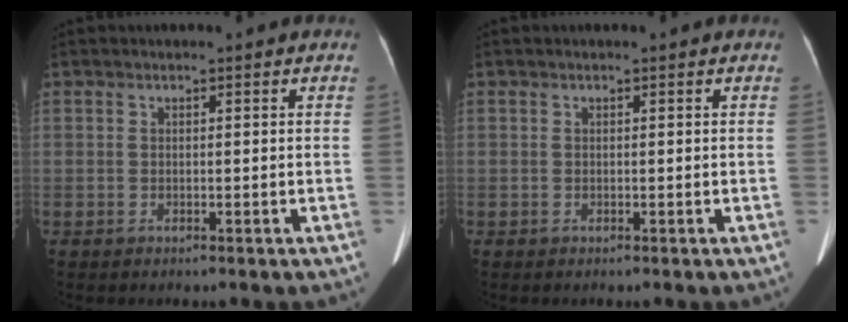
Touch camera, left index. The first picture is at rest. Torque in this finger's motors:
{"motor_torque": [0.03, 0.03, 0.00, 0.01]}